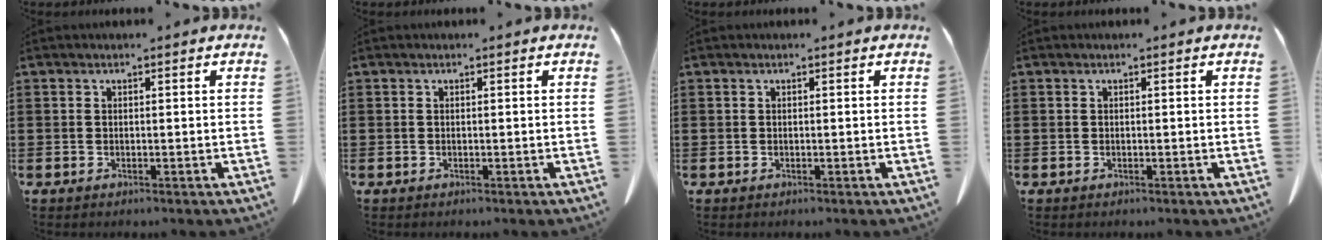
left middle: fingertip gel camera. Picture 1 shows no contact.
{"total": 0.0}
{"total": 0.0}
{"total": 0.0}